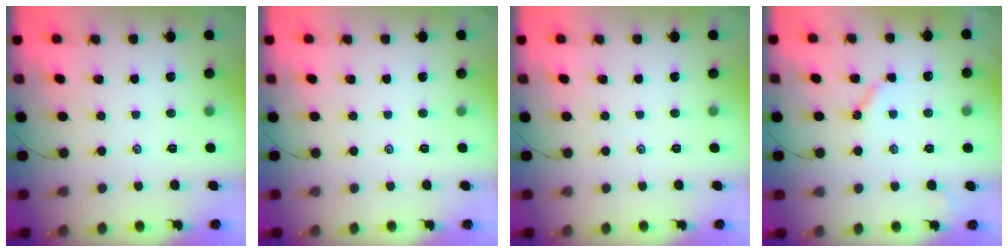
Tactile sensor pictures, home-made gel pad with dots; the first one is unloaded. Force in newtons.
{"total": 0.0}
{"total": 0.0}
{"total": 5.3, "press": 5.2, "slide": 0.7}